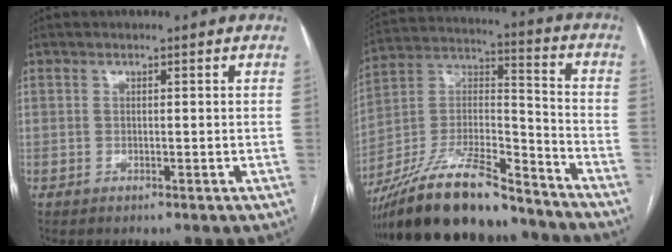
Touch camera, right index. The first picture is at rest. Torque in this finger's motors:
{"motor_torque": [1.08, -1.06, 0.53, 0.16]}